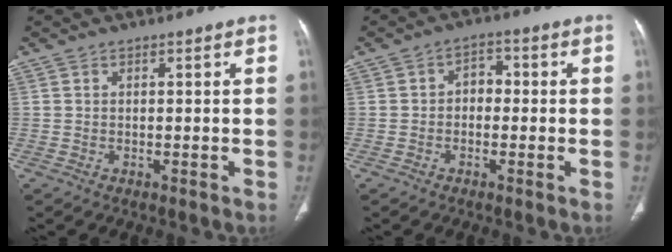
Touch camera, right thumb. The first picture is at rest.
{"total": 3.5, "force": [-0.4, 2.7, 2.2], "torque": [-0.014, 0.017, -0.018]}